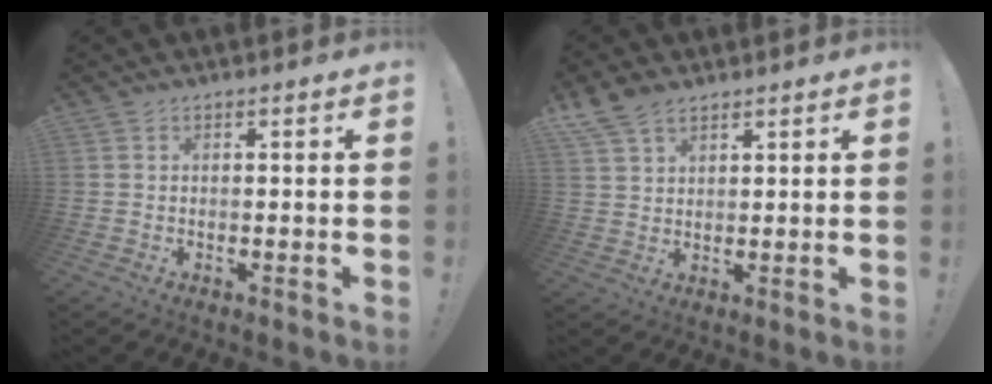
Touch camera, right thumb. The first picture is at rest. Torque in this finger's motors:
{"motor_torque": [-0.09, 0.13, 0.21, -0.03, 0.03]}